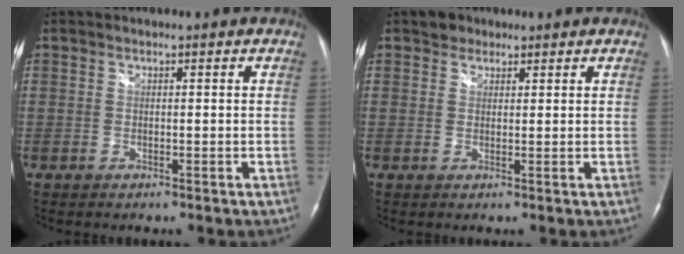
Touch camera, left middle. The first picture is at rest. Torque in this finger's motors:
{"motor_torque": [0.09, -0.07, -0.02, 0.01]}